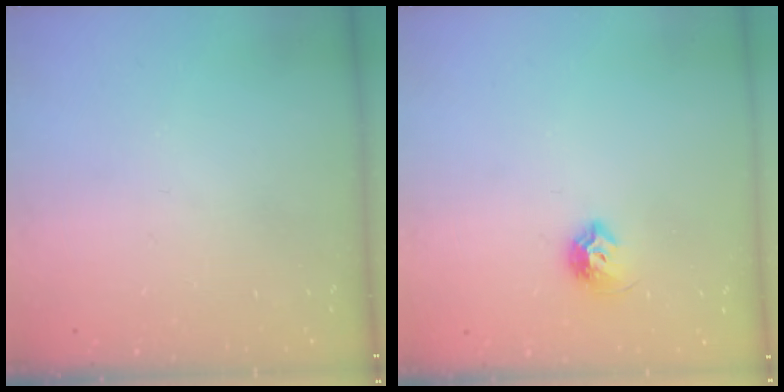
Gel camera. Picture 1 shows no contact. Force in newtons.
{"total": 7.0, "press": 7.0, "slide": 0.8}